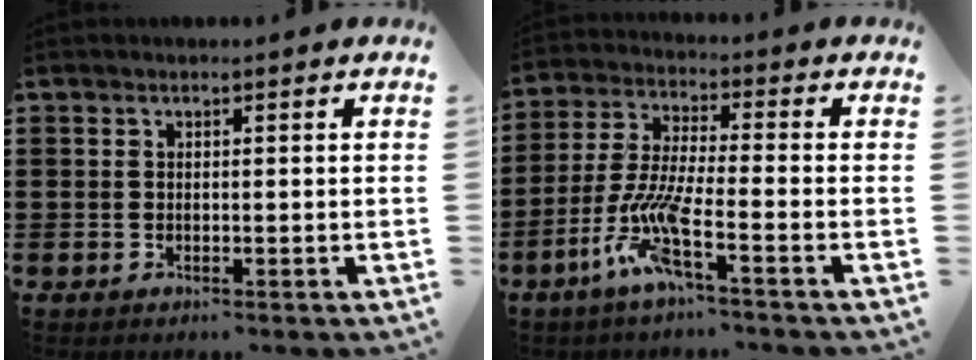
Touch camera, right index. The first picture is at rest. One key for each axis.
{"total": 8.9, "fx": -5.0, "fy": 1.3, "fz": 7.2, "tx": -0.175, "ty": -0.013, "tz": -0.103}